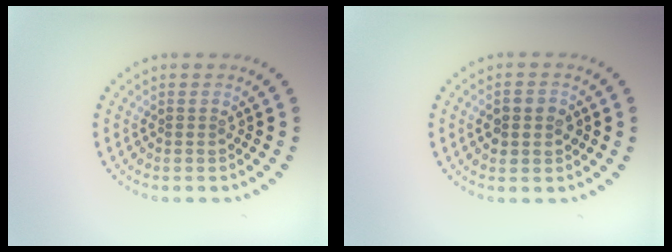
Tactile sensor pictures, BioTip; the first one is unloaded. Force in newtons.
{"total": 2.4, "press": 2.4, "slide": 0.2}